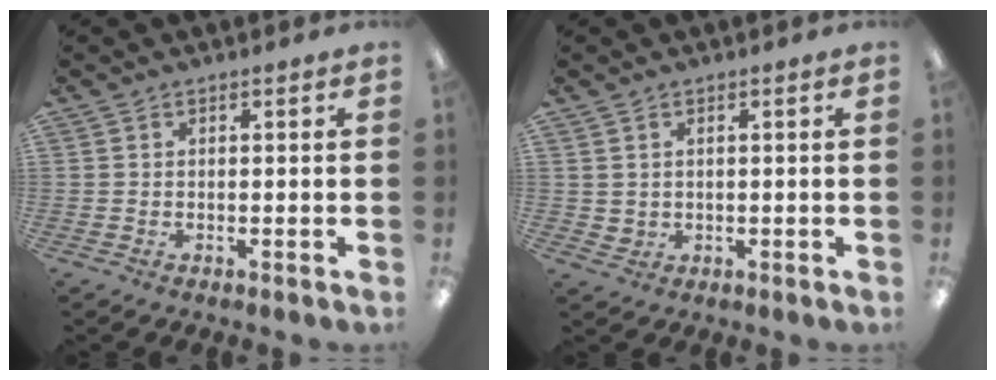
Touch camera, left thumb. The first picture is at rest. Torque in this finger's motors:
{"motor_torque": [-0.32, 0.15, 0.23, -0.34, 0.00]}